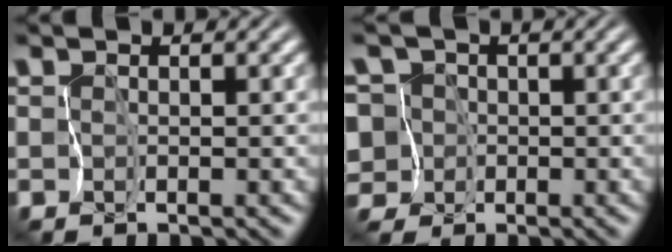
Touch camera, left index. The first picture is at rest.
{"total": 8.4, "force": [-1.7, 7.4, 3.4], "torque": [-0.096, 0.028, -0.074]}